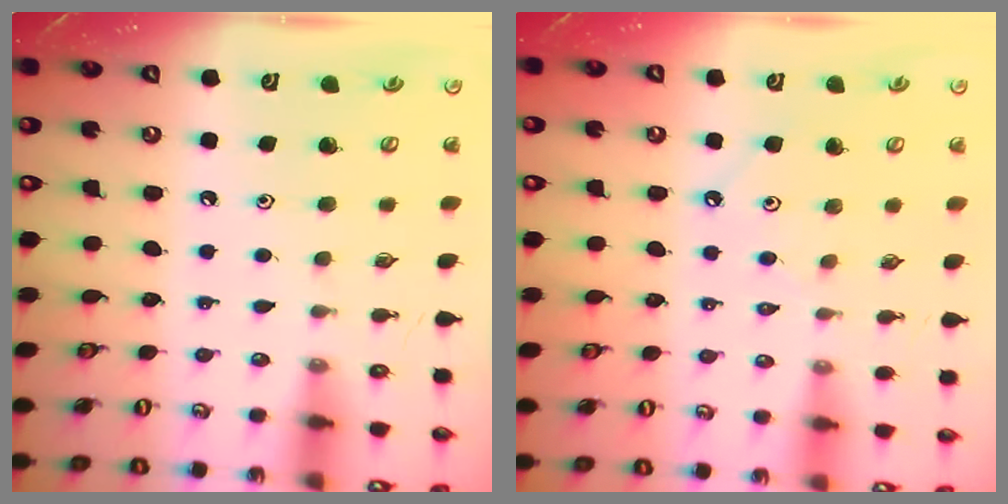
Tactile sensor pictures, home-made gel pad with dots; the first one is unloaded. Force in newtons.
{"total": 2.6, "press": 2.6, "slide": 0.4}